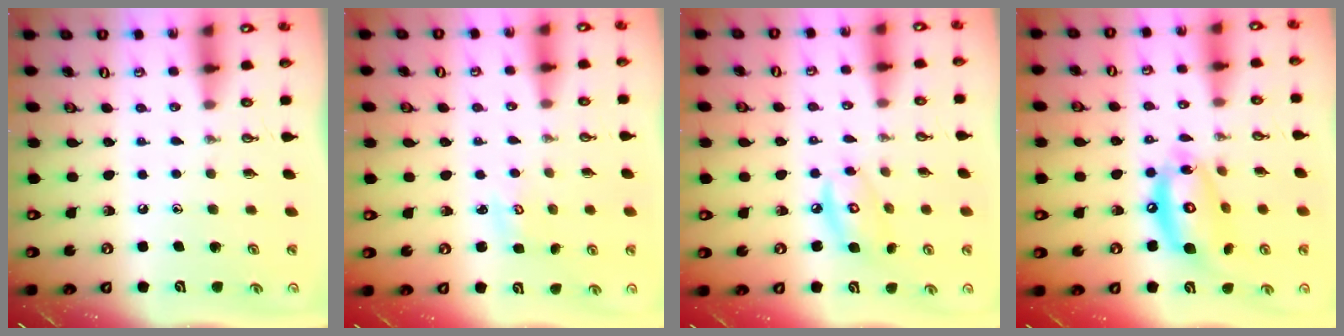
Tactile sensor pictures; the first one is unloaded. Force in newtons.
{"total": 2.2, "press": 2.2, "slide": 0.3}
{"total": 7.7, "press": 7.7, "slide": 0.5}
{"total": 14.5, "press": 14.4, "slide": 1.4}